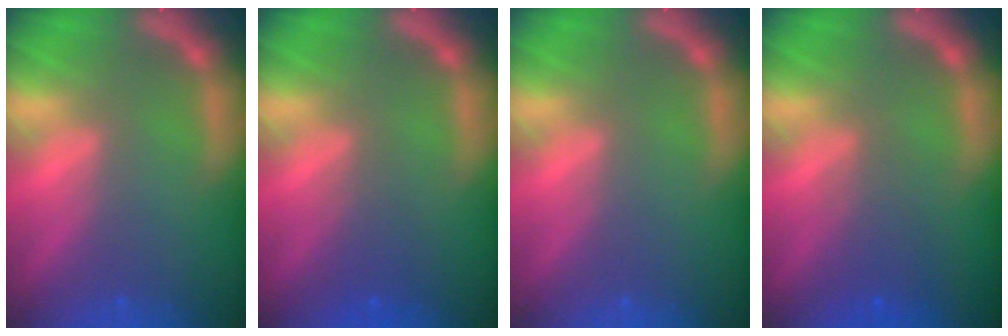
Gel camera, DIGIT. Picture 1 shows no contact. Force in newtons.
{"total": 2.0}
{"total": 0.0}
{"total": 2.5}